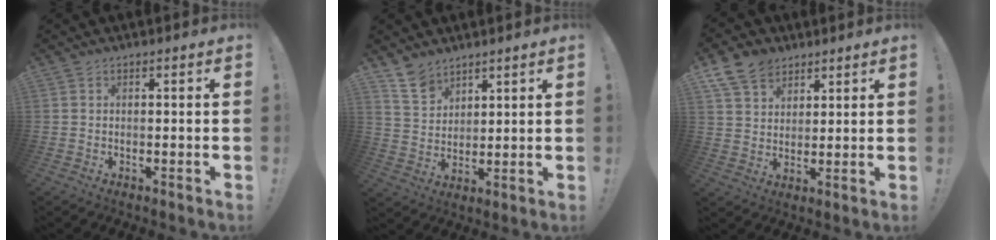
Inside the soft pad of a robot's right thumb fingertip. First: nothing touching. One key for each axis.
{"total": 8.5, "fx": 6.6, "fy": 4.8, "fz": 2.2, "tx": -0.044, "ty": -0.042, "tz": 0.131}
{"total": 9.9, "fx": 6.3, "fy": 6.8, "fz": 3.5, "tx": -0.067, "ty": -0.033, "tz": 0.127}